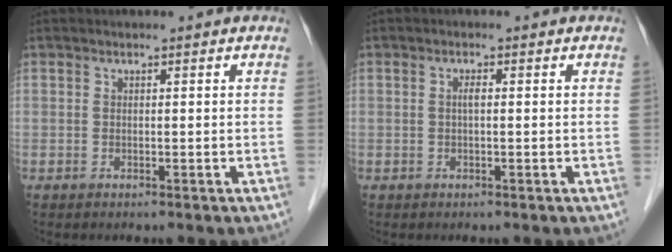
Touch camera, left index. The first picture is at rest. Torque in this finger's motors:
{"motor_torque": [0.23, 0.14, 0.02, 0.01]}